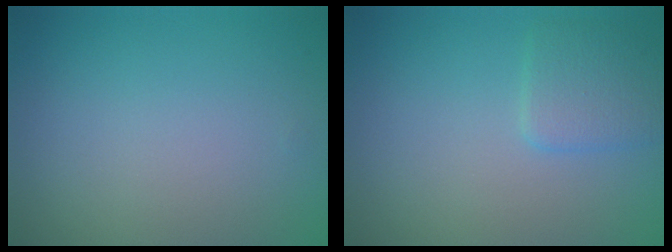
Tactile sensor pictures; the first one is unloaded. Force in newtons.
{"total": 2.2, "press": 2.2, "slide": 0.1}